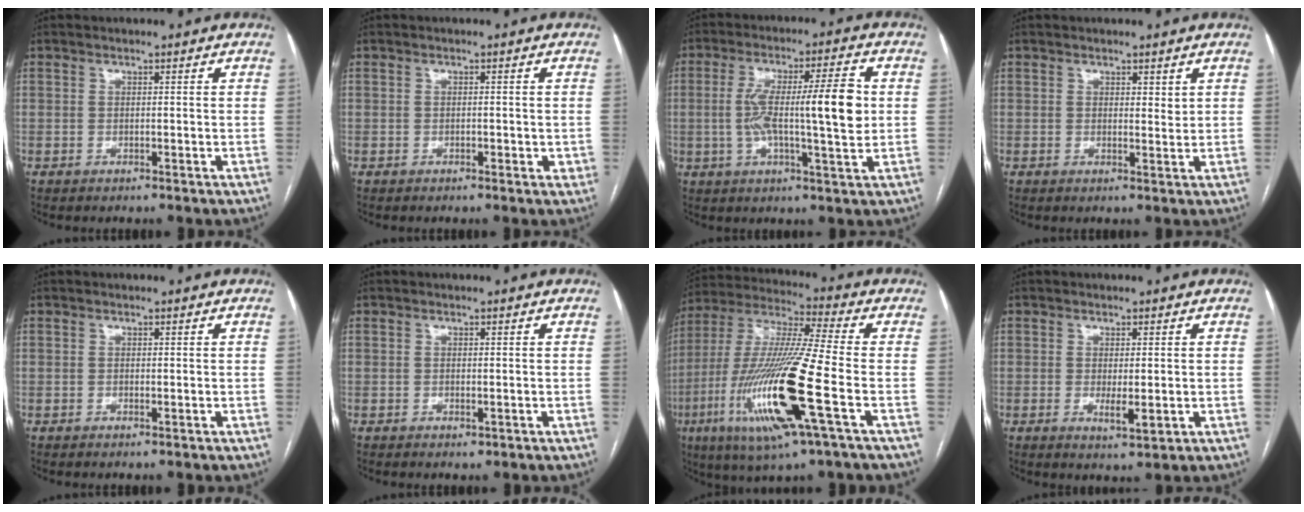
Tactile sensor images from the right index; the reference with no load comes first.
{"total": 1.7, "force": [-0.4, 1.1, 1.3], "torque": [-0.016, 0.002, -0.003]}
{"total": 13.5, "force": [0.5, 1.3, 13.5], "torque": [-0.228, 0.015, 0.006]}
{"total": 1.5, "force": [0.9, 0.6, 1.0], "torque": [-0.012, -0.007, 0.015]}
{"total": 0.0}
{"total": 0.9, "force": [-0.5, 0.5, 0.6], "torque": [-0.007, -0.001, -0.003]}
{"total": 20.6, "force": [-6.6, 0.8, 19.5], "torque": [-0.427, -0.029, -0.128]}
{"total": 3.4, "force": [-0.7, 1.0, 3.2], "torque": [-0.052, -0.006, -0.007]}